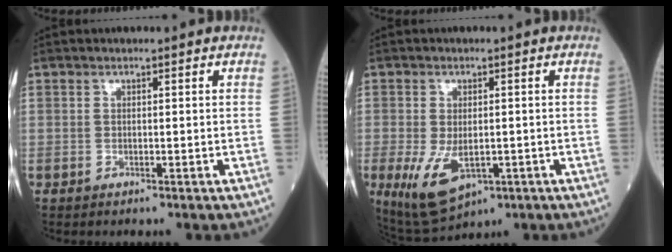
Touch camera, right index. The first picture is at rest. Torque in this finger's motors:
{"motor_torque": [1.07, -0.20, 0.21, 0.06]}